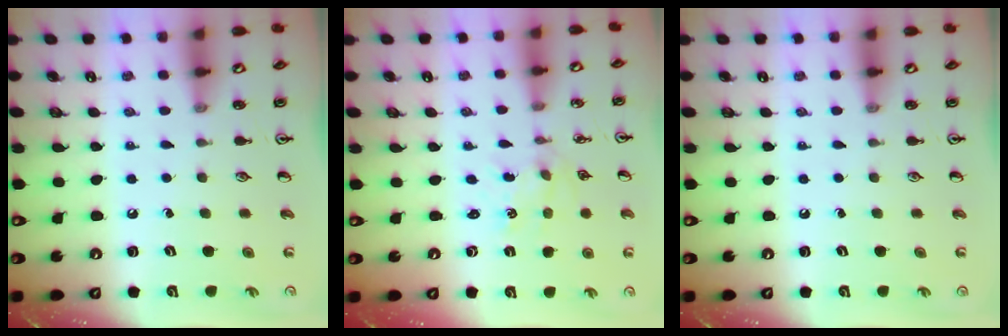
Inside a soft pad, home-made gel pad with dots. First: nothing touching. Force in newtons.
{"total": 1.0, "press": 0.9, "slide": 0.2}
{"total": 0.0}